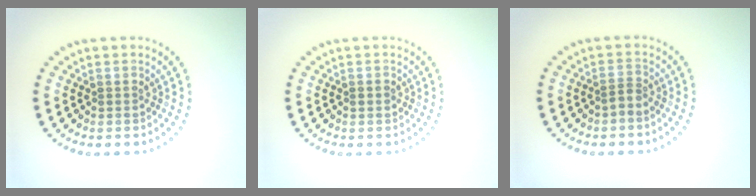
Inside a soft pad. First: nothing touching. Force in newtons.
{"total": 0.8, "press": 0.8, "slide": 0.1}
{"total": 0.8, "press": 0.5, "slide": 0.7}